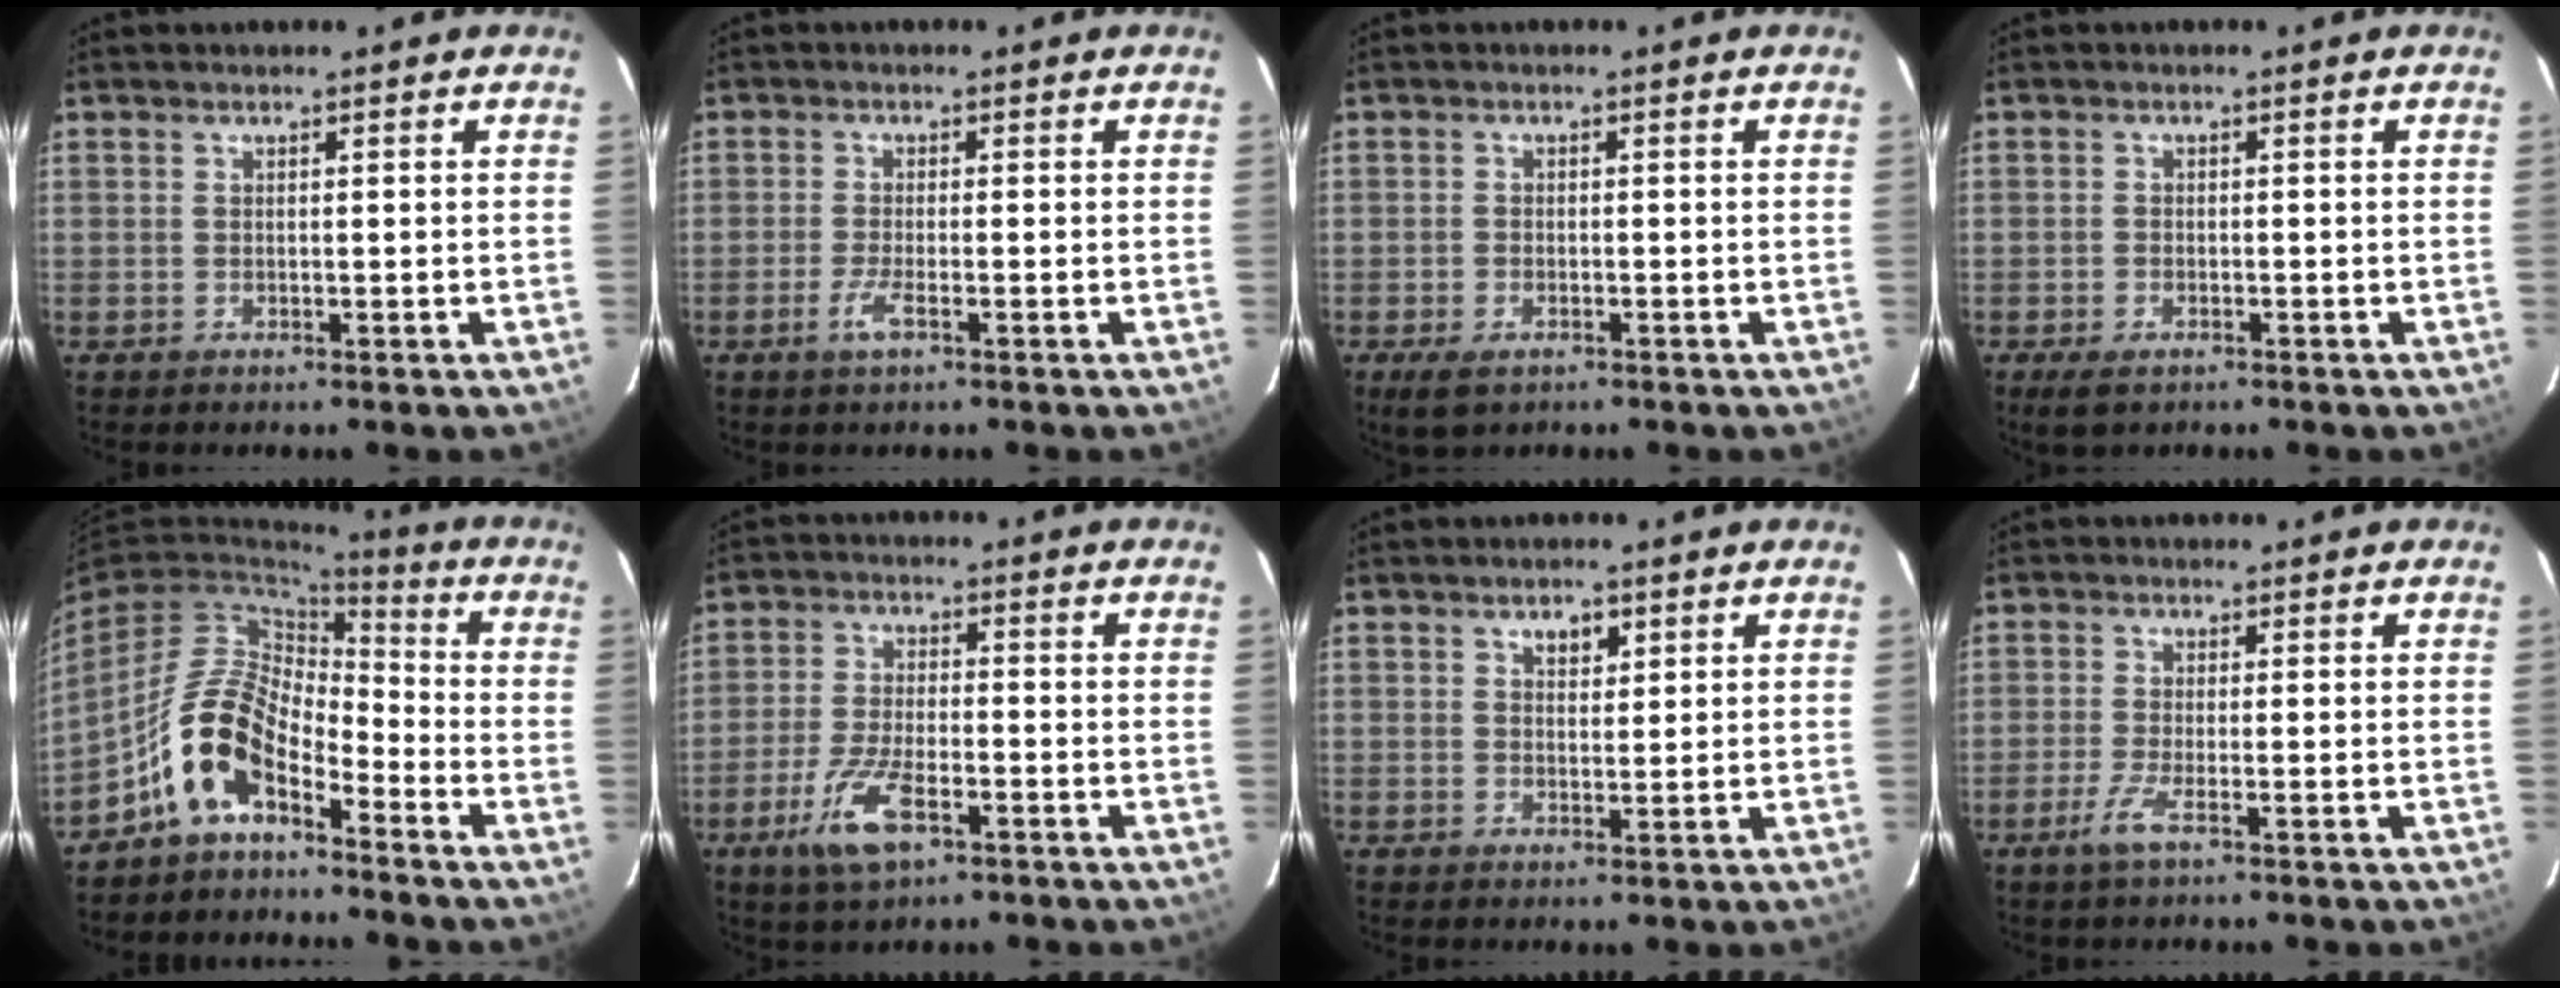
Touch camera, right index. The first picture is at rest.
{"total": 3.0, "force": [-1.6, 0.3, 2.6], "torque": [-0.056, -0.007, -0.032]}
{"total": 4.1, "force": [-2.5, 2.2, 2.4], "torque": [-0.058, -0.013, -0.045]}
{"total": 3.5, "force": [-2.3, 1.8, 2.0], "torque": [-0.047, -0.012, -0.041]}
{"total": 11.1, "force": [-6.6, 5.5, 7.0], "torque": [-0.141, 0.015, -0.130]}
{"total": 9.8, "force": [-5.0, 3.7, 7.6], "torque": [-0.168, -0.012, -0.092]}
{"total": 2.6, "force": [1.4, 1.6, 1.5], "torque": [-0.019, 0.005, 0.024]}
{"total": 3.4, "force": [-1.9, 0.0, 2.8], "torque": [-0.069, -0.009, -0.042]}